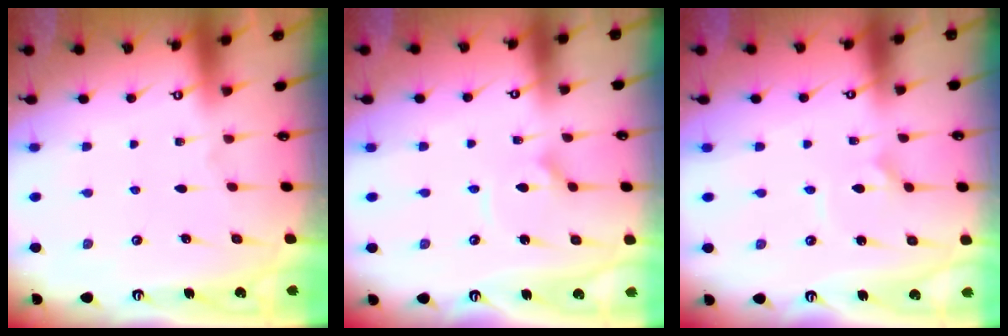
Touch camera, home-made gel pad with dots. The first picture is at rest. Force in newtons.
{"total": 3.9, "press": 3.9, "slide": 0.4}
{"total": 2.9, "press": 2.9, "slide": 0.4}